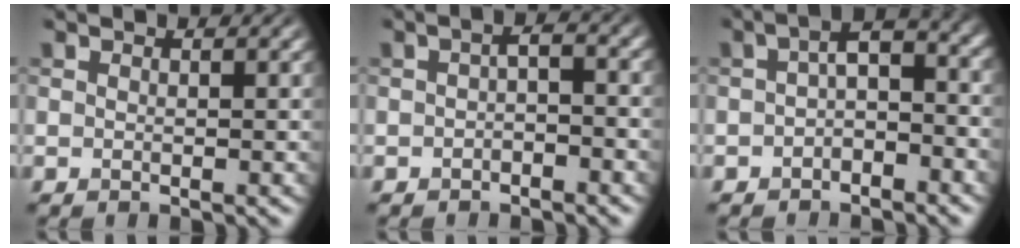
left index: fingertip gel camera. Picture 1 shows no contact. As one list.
[{"total": 1.8, "force": [-0.9, 0.7, 1.4], "torque": [-0.027, 0.004, -0.019]}, {"total": 3.7, "force": [-1.1, 1.8, 3.0], "torque": [-0.047, 0.012, -0.030]}]